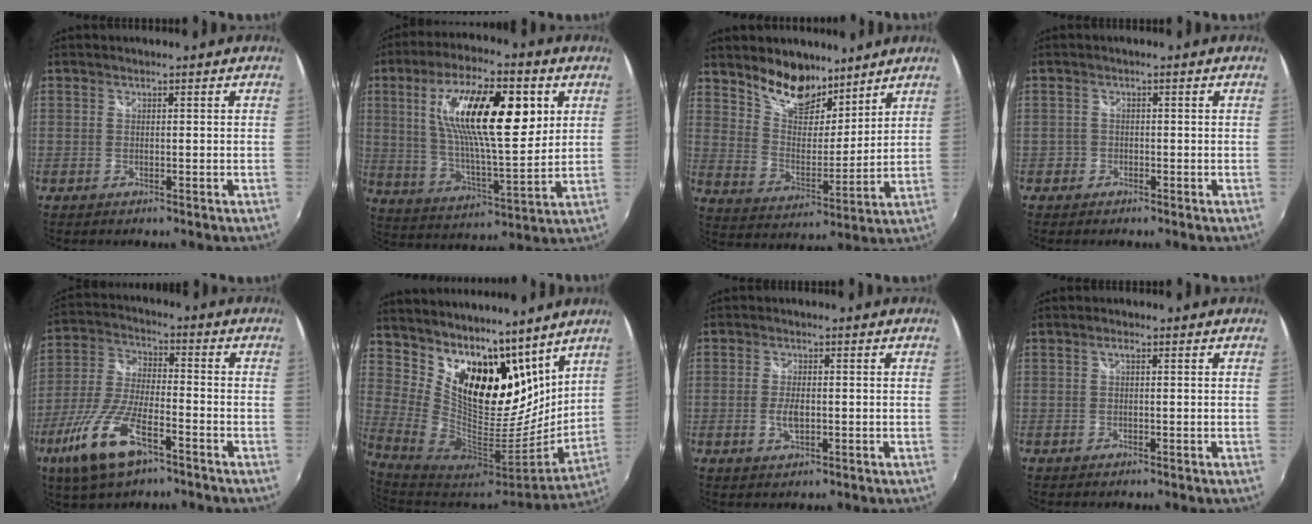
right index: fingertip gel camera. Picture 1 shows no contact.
{"total": 20.5, "force": [6.4, 6.5, 18.3], "torque": [-0.324, 0.010, 0.110]}
{"total": 12.3, "force": [9.5, 5.8, 5.2], "torque": [-0.094, 0.003, 0.171]}
{"total": 1.6, "force": [-0.9, 1.3, -0.2], "torque": [-0.003, 0.005, -0.016]}
{"total": 14.4, "force": [-8.0, 4.3, 11.2], "torque": [-0.249, -0.023, -0.158]}
{"total": 19.3, "force": [13.2, 10.2, 9.7], "torque": [-0.180, -0.007, 0.244]}
{"total": 3.6, "force": [-0.7, 1.7, 3.1], "torque": [-0.062, -0.004, -0.012]}
{"total": 0.9, "force": [0.2, 0.3, 0.8], "torque": [-0.014, 0.004, 0.000]}